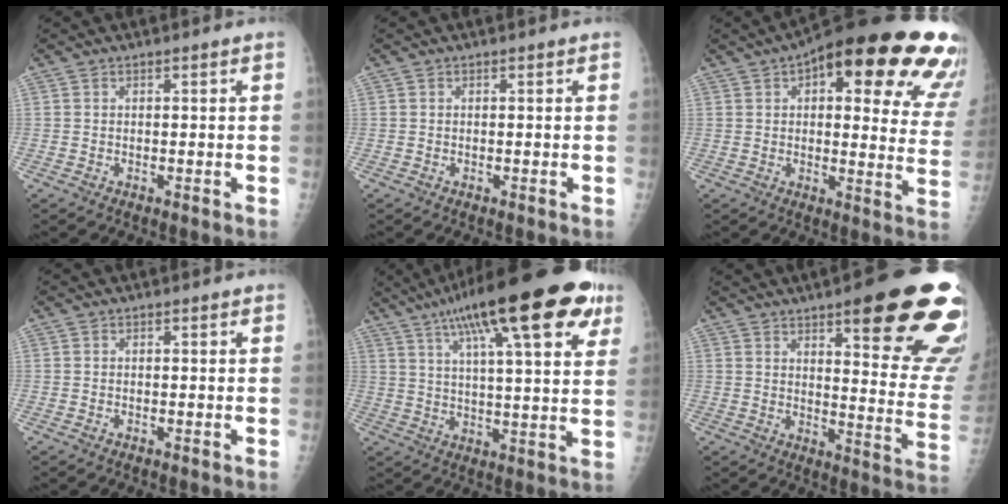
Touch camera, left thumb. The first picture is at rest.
{"total": 0.0}
{"total": 28.5, "force": [15.0, 9.7, 22.2], "torque": [-0.218, -0.013, 0.183]}
{"total": 0.0}
{"total": 24.2, "force": [12.8, 6.3, 19.6], "torque": [-0.290, -0.001, 0.189]}
{"total": 24.7, "force": [13.5, 6.2, 19.8], "torque": [-0.191, -0.056, 0.178]}